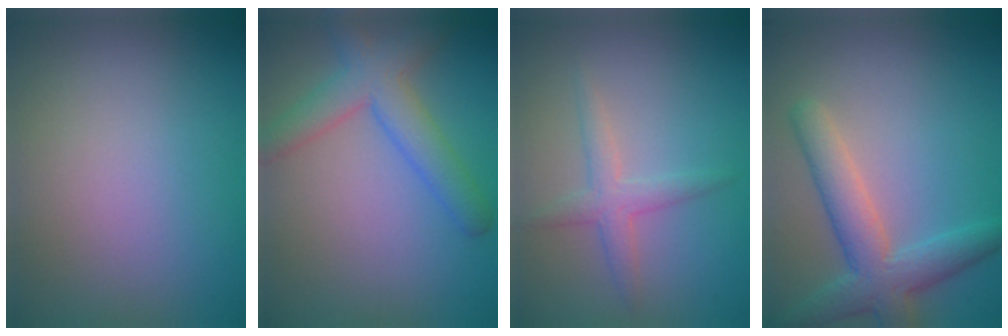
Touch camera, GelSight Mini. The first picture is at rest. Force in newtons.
{"total": 4.8, "press": 4.8, "slide": 0.2}
{"total": 2.3, "press": 2.3, "slide": 0.1}
{"total": 5.2, "press": 5.2, "slide": 0.2}